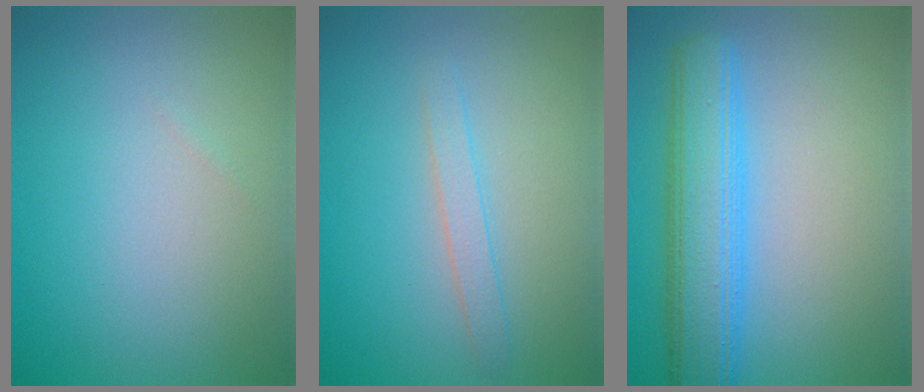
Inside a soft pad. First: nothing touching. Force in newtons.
{"total": 1.6, "press": 1.6, "slide": 0.1}
{"total": 6.5, "press": 6.5, "slide": 0.2}